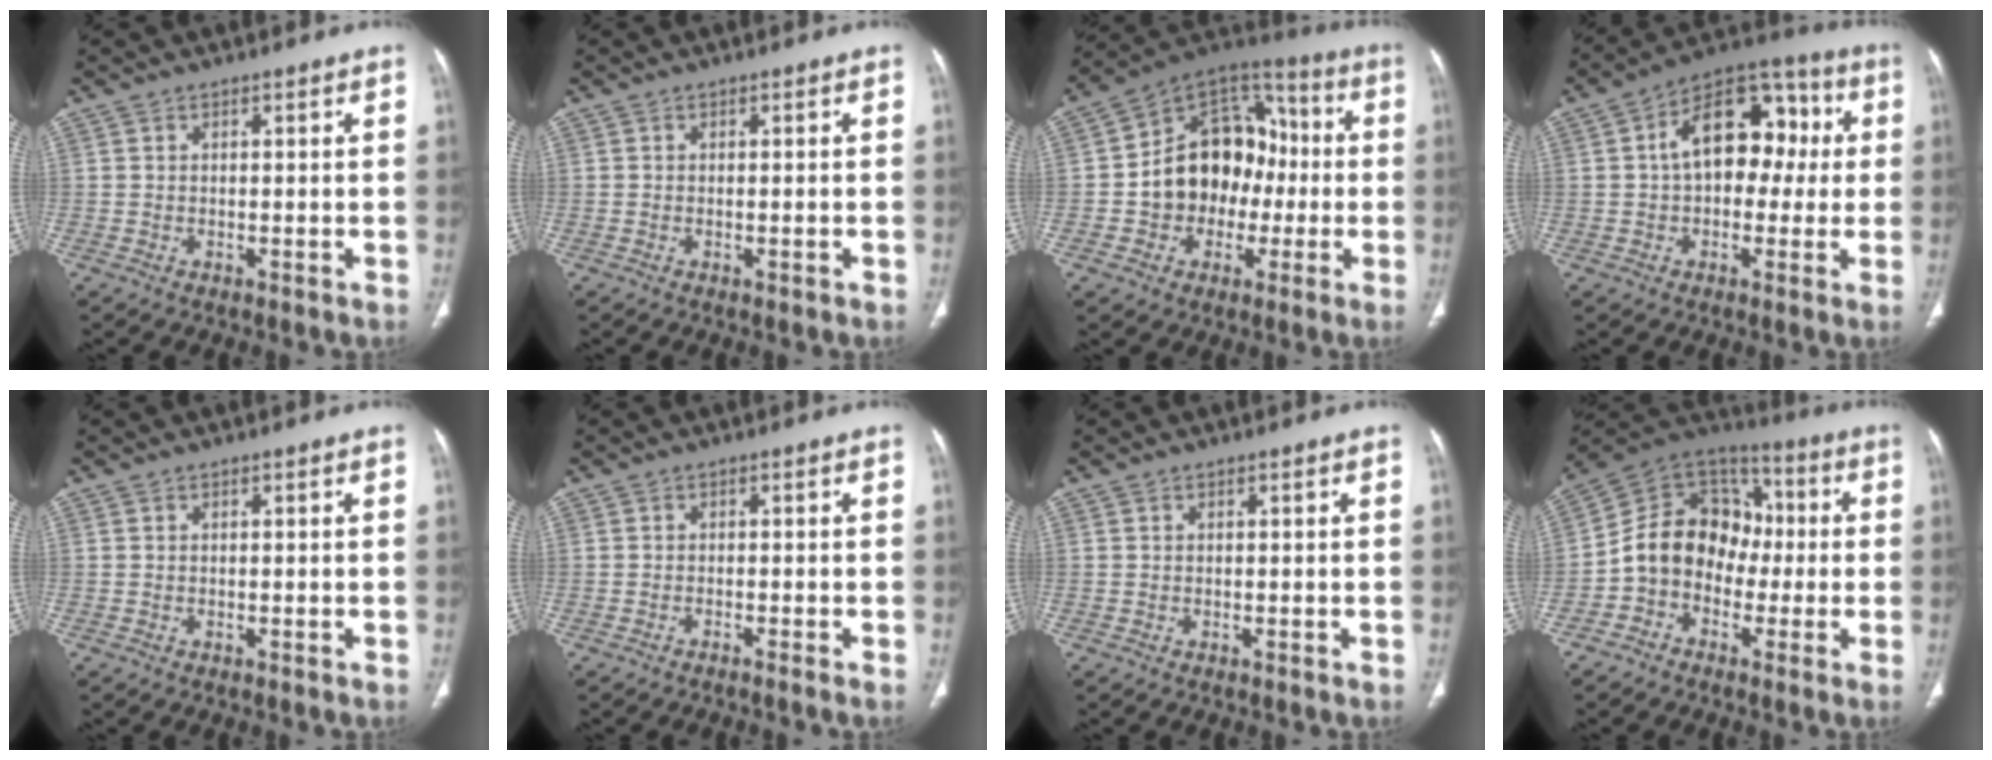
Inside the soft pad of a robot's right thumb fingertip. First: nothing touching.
{"total": 0.5, "force": [0.3, 0.3, -0.3], "torque": [0.003, 0.000, 0.007]}
{"total": 17.2, "force": [-1.5, 14.1, 9.8], "torque": [-0.100, 0.047, -0.027]}
{"total": 15.6, "force": [1.7, 10.1, 11.7], "torque": [-0.135, 0.048, 0.013]}
{"total": 0.0}
{"total": 6.1, "force": [-5.4, -2.0, 2.1], "torque": [-0.068, 0.041, -0.101]}
{"total": 0.0}
{"total": 13.6, "force": [-1.6, 11.6, 7.0], "torque": [-0.084, 0.052, -0.044]}